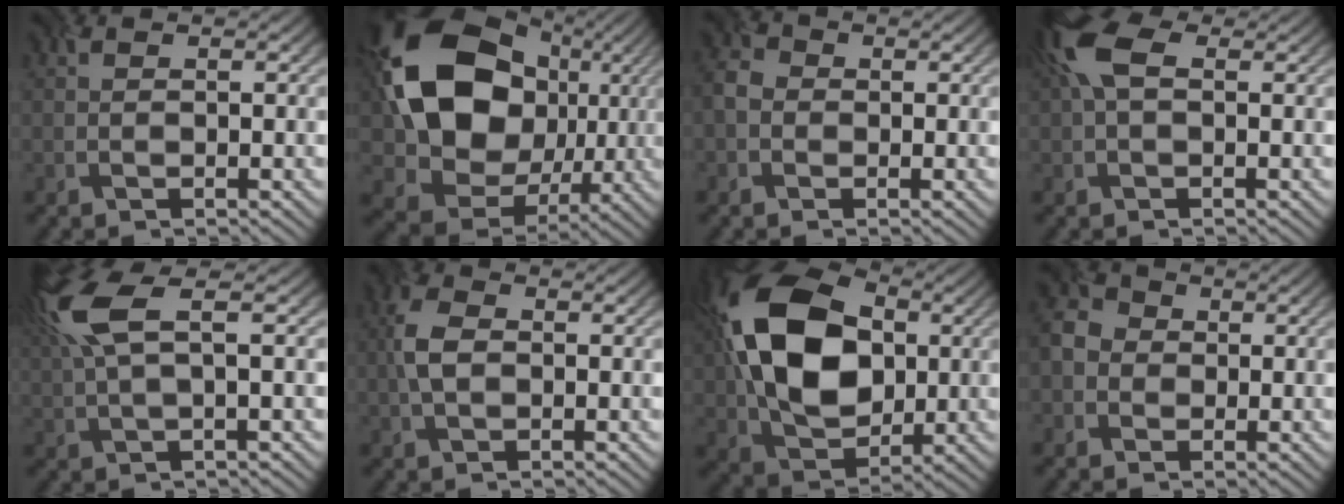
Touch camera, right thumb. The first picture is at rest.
{"total": 17.7, "force": [3.3, 14.2, 10.1], "torque": [-0.209, -0.009, 0.069]}
{"total": 2.4, "force": [-0.9, 2.1, 0.7], "torque": [-0.023, 0.000, -0.029]}
{"total": 5.9, "force": [1.6, 3.3, 4.7], "torque": [-0.116, 0.014, 0.017]}
{"total": 7.1, "force": [2.7, 1.8, 6.4], "torque": [-0.157, 0.021, 0.051]}
{"total": 4.3, "force": [-0.1, 2.8, 3.2], "torque": [-0.083, 0.005, -0.009]}
{"total": 16.3, "force": [2.1, 11.1, 11.7], "torque": [-0.247, 0.010, 0.035]}
{"total": 3.9, "force": [-1.0, 3.6, 1.2], "torque": [-0.033, -0.005, -0.032]}